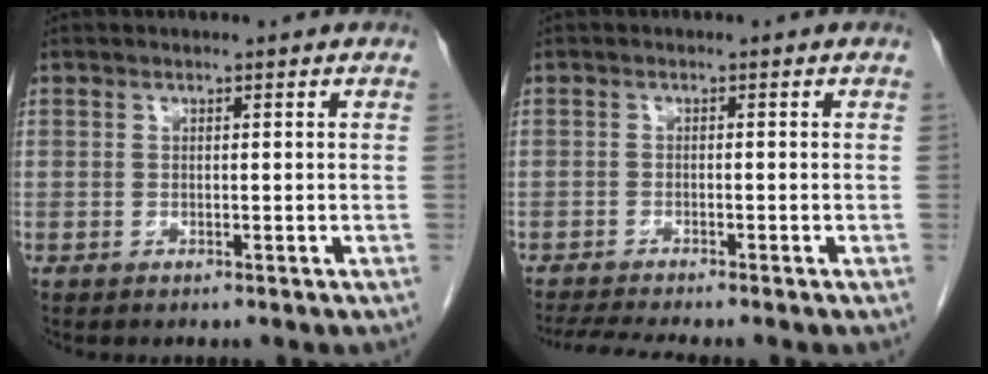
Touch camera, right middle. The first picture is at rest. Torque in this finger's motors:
{"motor_torque": [0.04, -0.03, 0.01, 0.00]}